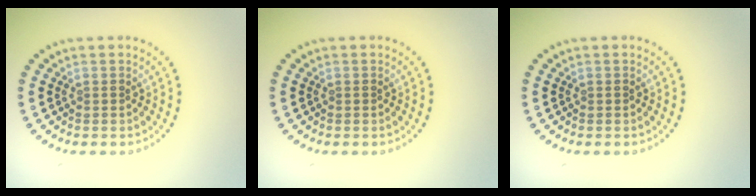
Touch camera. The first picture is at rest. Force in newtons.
{"total": 0.0}
{"total": 0.0}